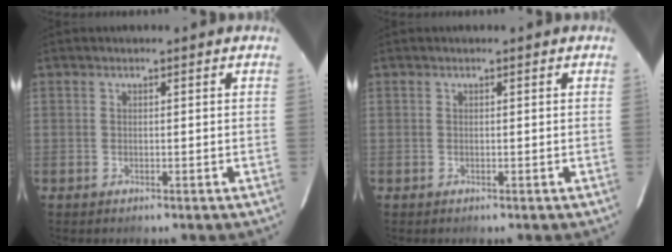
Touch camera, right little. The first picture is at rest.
{"total": 0.0}